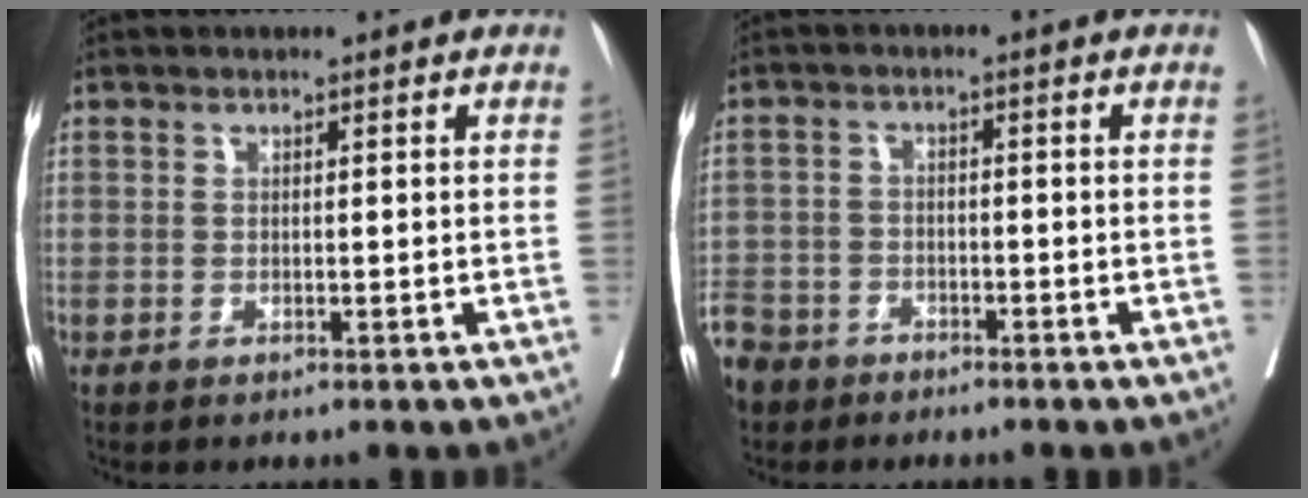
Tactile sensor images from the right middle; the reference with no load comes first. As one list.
[{"total": 8.1, "force": [-6.0, 5.3, 1.1], "torque": [-0.048, -0.004, -0.114]}]